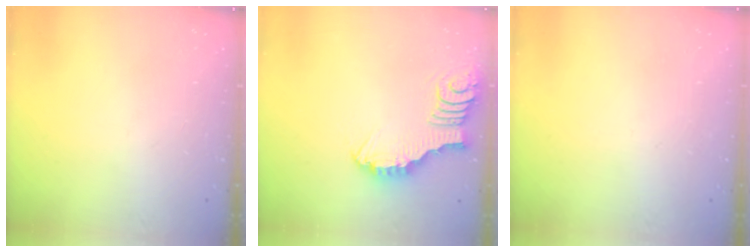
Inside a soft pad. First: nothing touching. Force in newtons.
{"total": 4.2, "press": 4.2, "slide": 0.4}
{"total": 0.0}